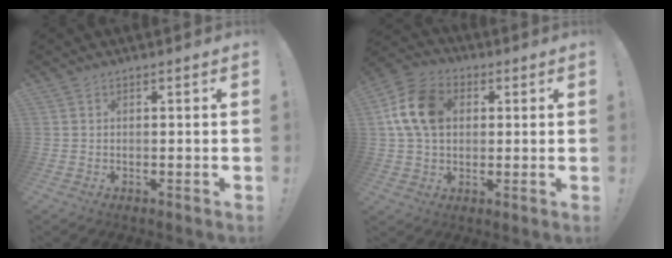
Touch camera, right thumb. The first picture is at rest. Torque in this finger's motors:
{"motor_torque": [1.39, 1.49, 0.78, 0.72, 0.12]}